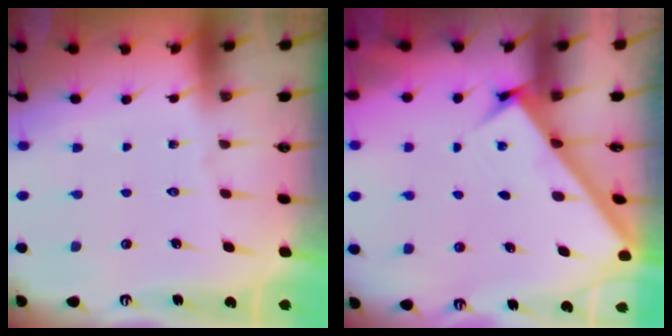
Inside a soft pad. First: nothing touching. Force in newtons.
{"total": 2.9, "press": 2.9, "slide": 0.4}